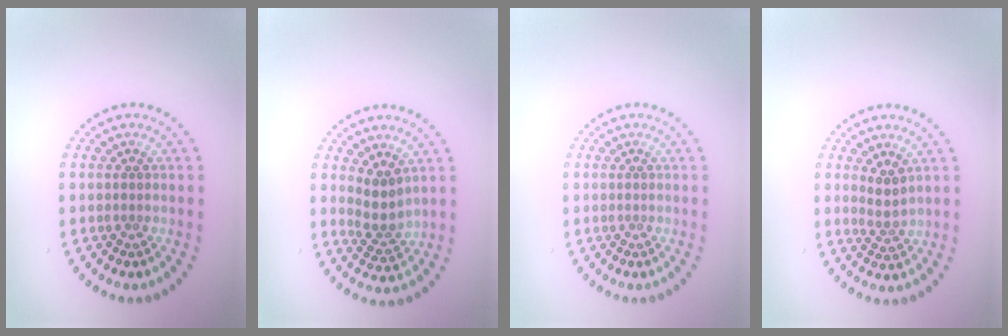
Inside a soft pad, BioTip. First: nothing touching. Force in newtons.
{"total": 2.5, "press": 2.0, "slide": 1.6}
{"total": 0.0}
{"total": 1.7, "press": 1.3, "slide": 1.1}